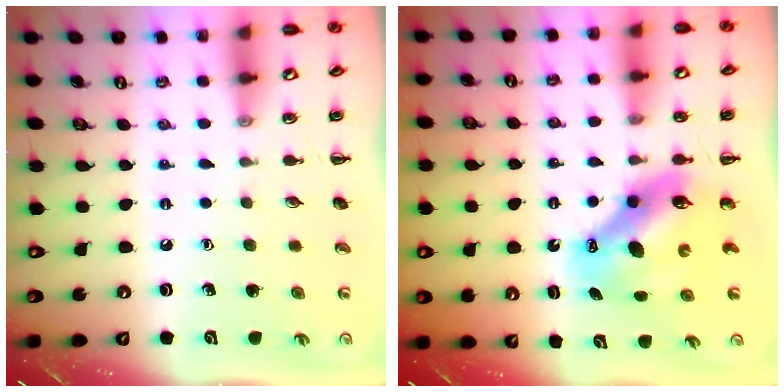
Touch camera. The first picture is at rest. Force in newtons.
{"total": 9.6, "press": 9.1, "slide": 3.0}